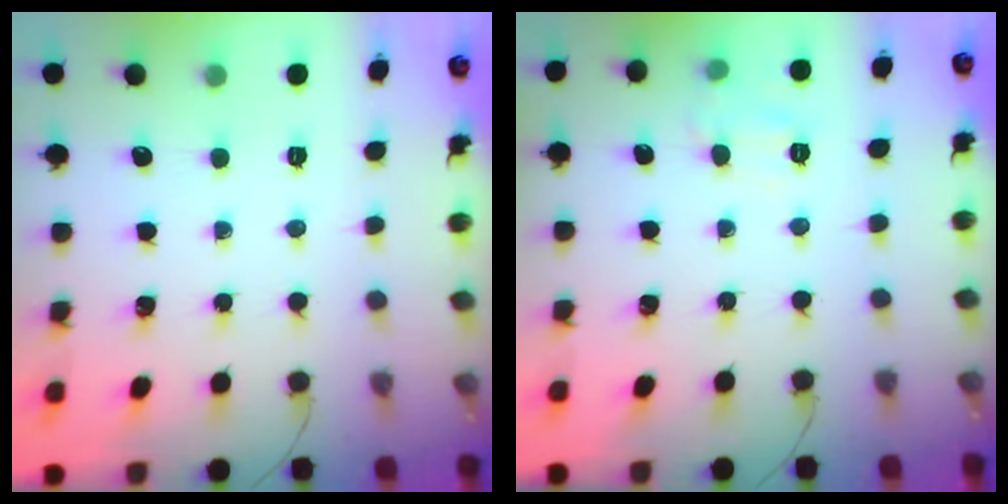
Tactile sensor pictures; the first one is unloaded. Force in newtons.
{"total": 7.6, "press": 7.5, "slide": 1.0}